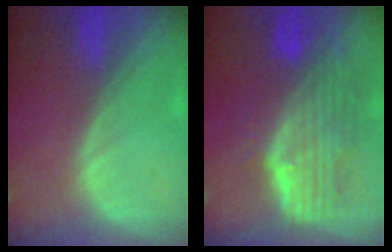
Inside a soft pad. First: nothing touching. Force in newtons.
{"total": 10.6, "press": 9.0, "slide": 5.5}